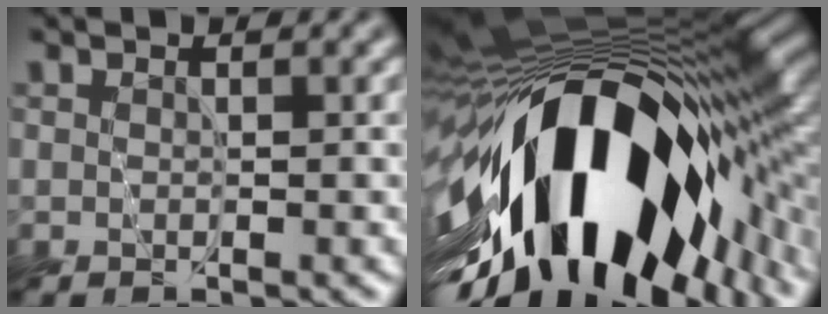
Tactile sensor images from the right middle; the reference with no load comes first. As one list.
[{"total": 17.4, "force": [-6.4, 7.7, 14.3], "torque": [-0.229, -0.003, -0.113]}]